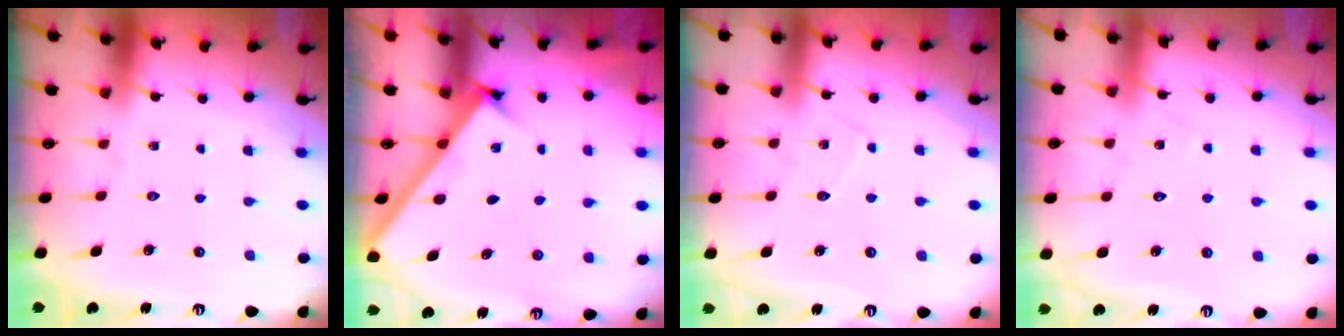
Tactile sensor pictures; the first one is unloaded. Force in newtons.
{"total": 2.7, "press": 2.6, "slide": 0.3}
{"total": 5.5, "press": 5.5, "slide": 0.3}
{"total": 6.0, "press": 5.9, "slide": 0.6}